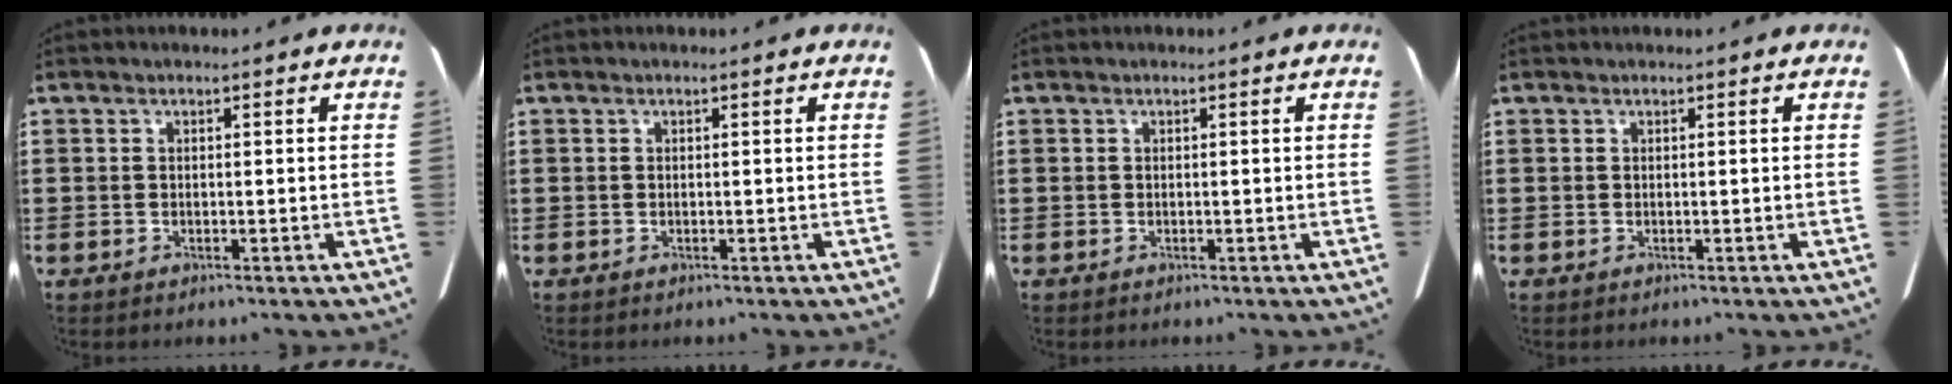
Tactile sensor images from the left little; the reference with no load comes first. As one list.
[{"total": 0.0}, {"total": 0.0}, {"total": 0.0}]